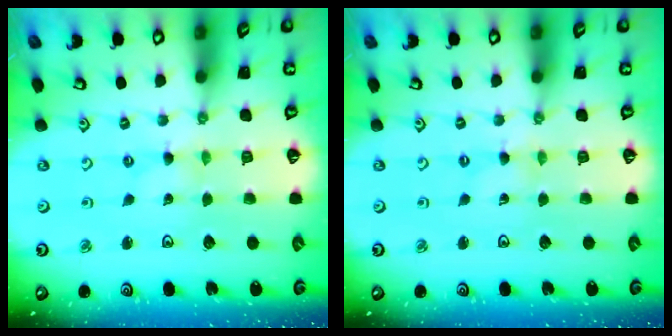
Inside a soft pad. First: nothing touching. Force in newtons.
{"total": 0.0}